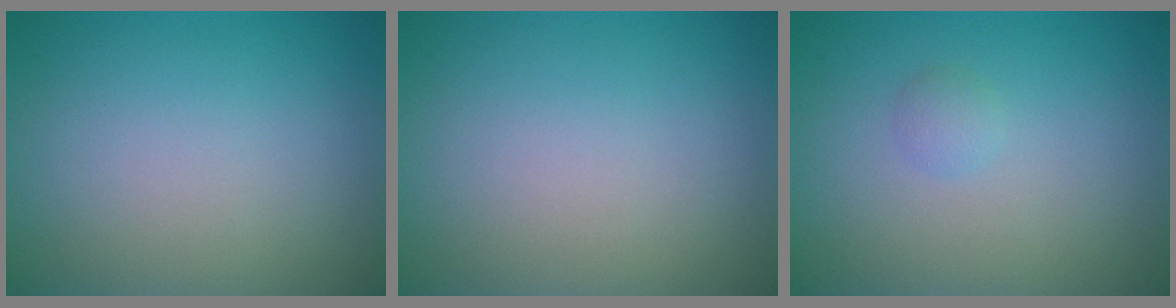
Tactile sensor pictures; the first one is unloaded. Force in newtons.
{"total": 0.0}
{"total": 0.9, "press": 0.9, "slide": 0.0}